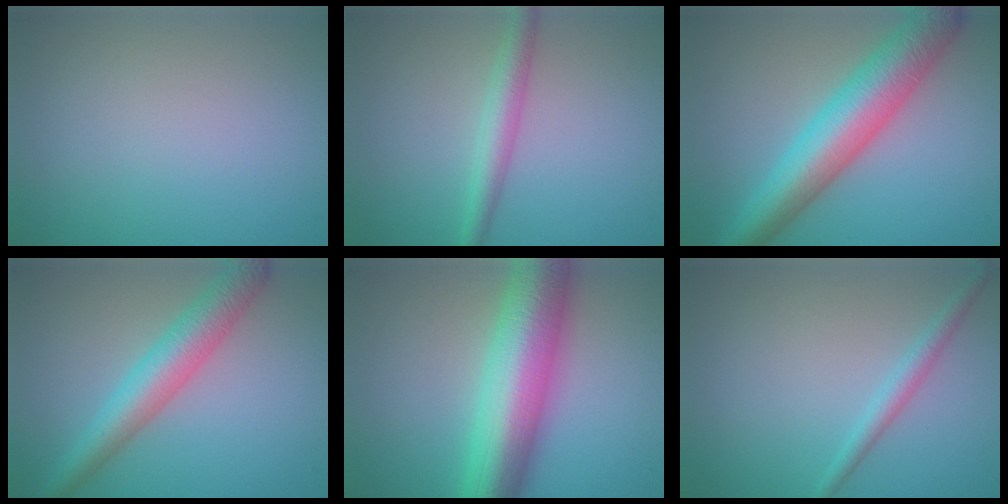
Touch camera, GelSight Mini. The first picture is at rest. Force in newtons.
{"total": 2.7, "press": 2.7, "slide": 0.0}
{"total": 8.1, "press": 8.1, "slide": 0.2}
{"total": 5.0, "press": 5.0, "slide": 0.1}
{"total": 10.6, "press": 10.6, "slide": 0.1}
{"total": 1.8, "press": 1.8, "slide": 0.0}